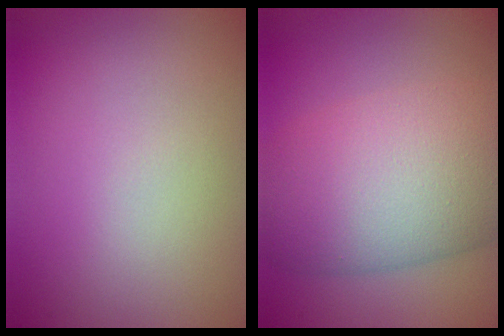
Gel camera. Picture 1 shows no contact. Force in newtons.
{"total": 10.4, "press": 10.4, "slide": 0.4}